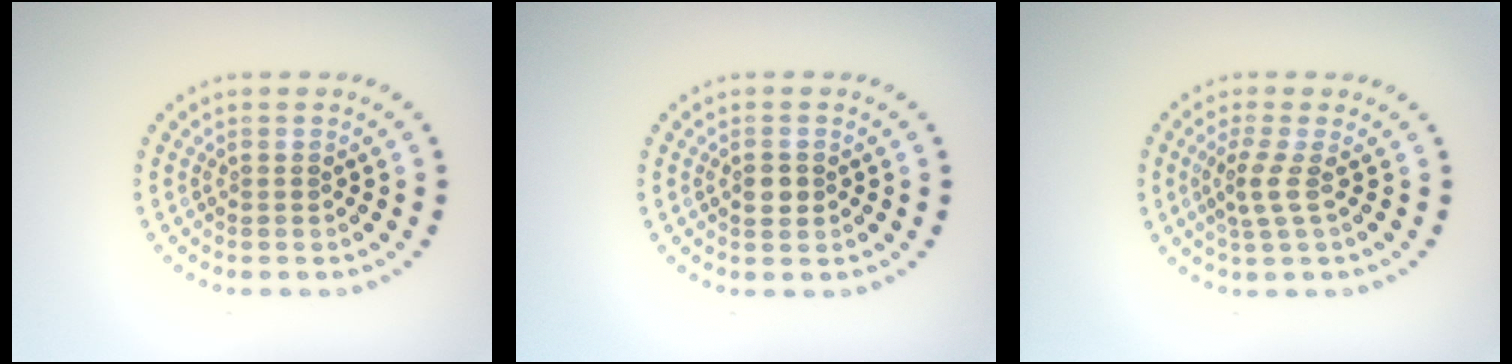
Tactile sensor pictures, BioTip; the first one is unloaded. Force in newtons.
{"total": 1.6, "press": 1.6, "slide": 0.2}
{"total": 2.1, "press": 1.5, "slide": 1.5}